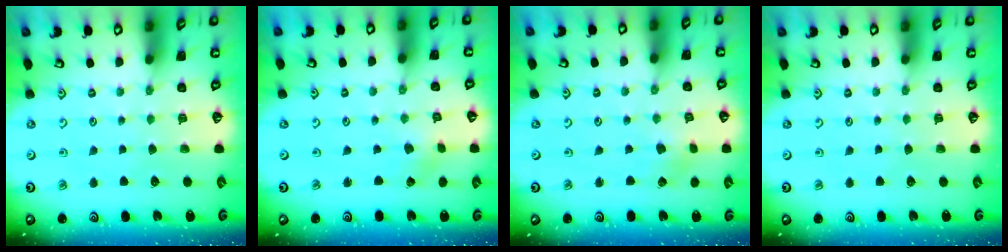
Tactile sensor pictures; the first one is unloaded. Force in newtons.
{"total": 0.6, "press": 0.6, "slide": 0.2}
{"total": 2.7, "press": 2.6, "slide": 0.4}
{"total": 0.0}